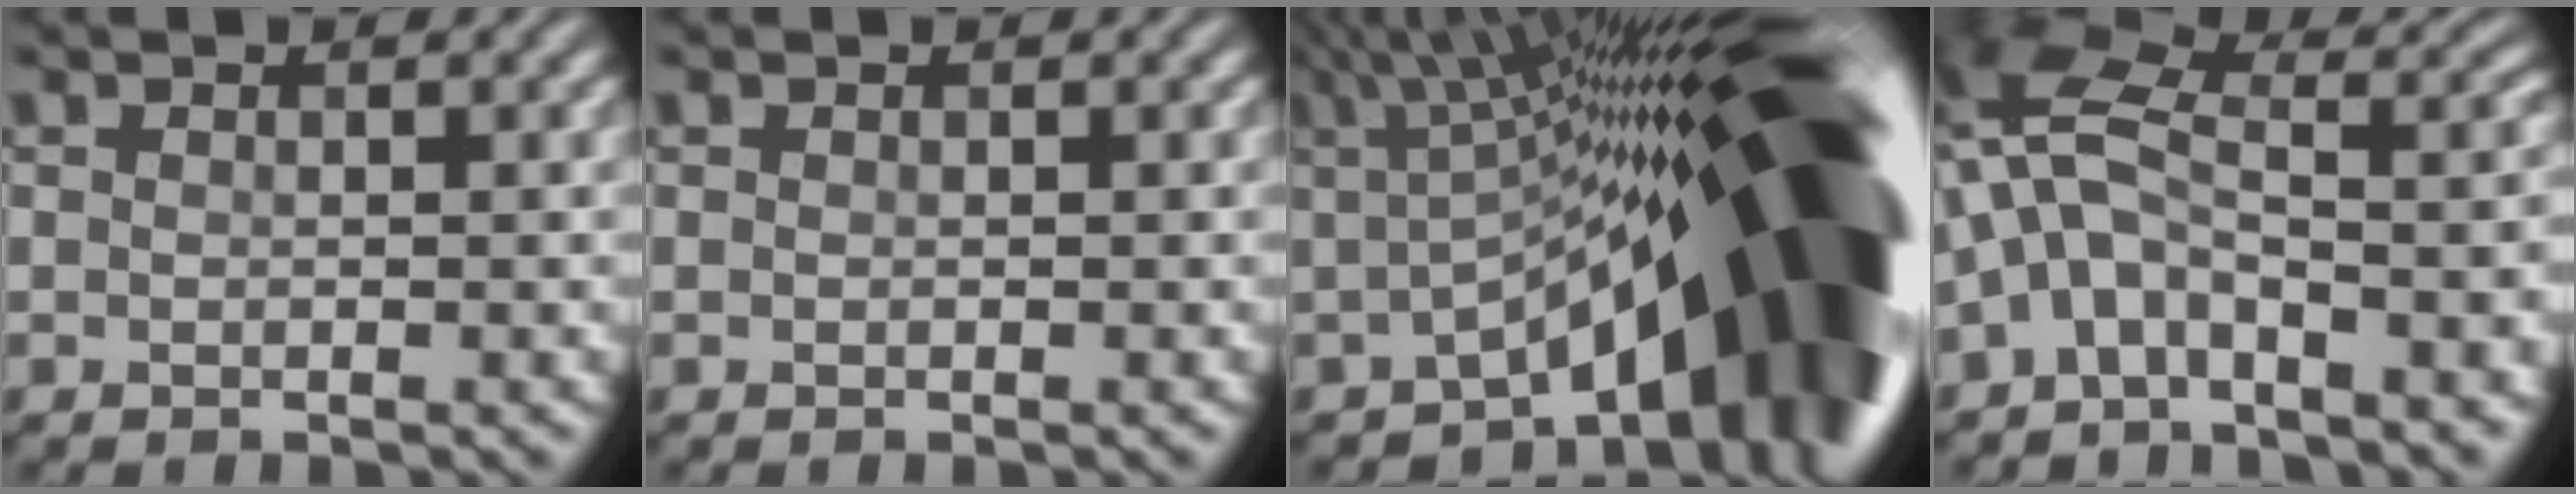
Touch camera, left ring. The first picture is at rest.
{"total": 0.0}
{"total": 16.3, "force": [-2.4, 4.8, 15.4], "torque": [-0.169, 0.028, -0.045]}
{"total": 9.7, "force": [-3.3, 4.4, 8.0], "torque": [-0.140, 0.027, -0.075]}